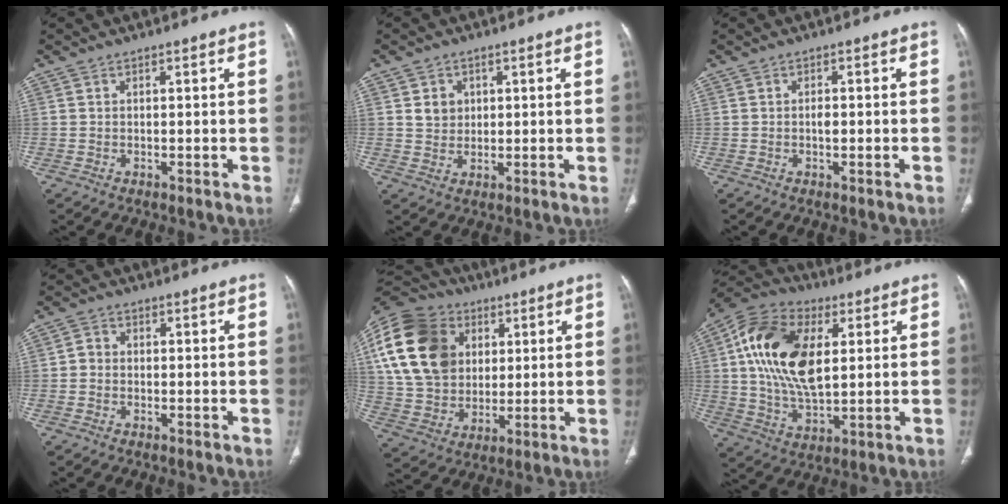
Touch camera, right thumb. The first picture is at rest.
{"total": 3.7, "force": [1.2, 3.2, 1.4], "torque": [-0.006, -0.005, 0.023]}
{"total": 1.7, "force": [-0.3, 0.6, 1.6], "torque": [-0.029, -0.001, -0.006]}
{"total": 2.1, "force": [-0.4, 1.8, 0.9], "torque": [-0.007, 0.008, -0.013]}
{"total": 24.5, "force": [6.4, 18.7, 14.5], "torque": [-0.292, 0.021, 0.121]}
{"total": 19.1, "force": [3.9, 10.7, 15.4], "torque": [-0.282, 0.000, 0.065]}